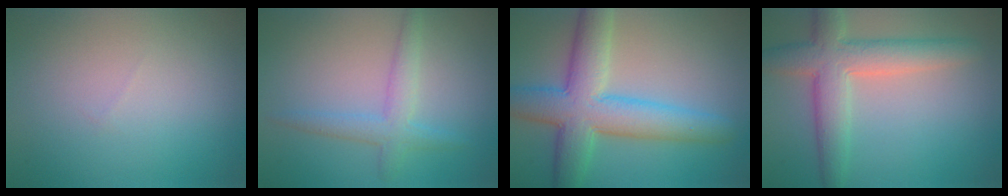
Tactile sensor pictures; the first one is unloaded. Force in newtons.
{"total": 2.7, "press": 2.7, "slide": 0.2}
{"total": 8.3, "press": 8.3, "slide": 0.1}
{"total": 5.8, "press": 5.8, "slide": 0.4}